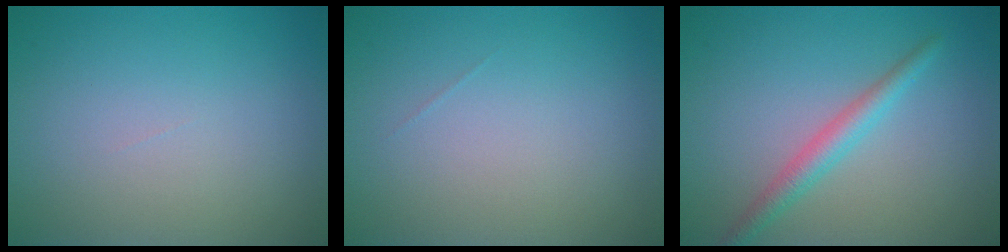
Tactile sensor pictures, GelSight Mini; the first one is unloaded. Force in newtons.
{"total": 0.0}
{"total": 2.5, "press": 2.5, "slide": 0.0}